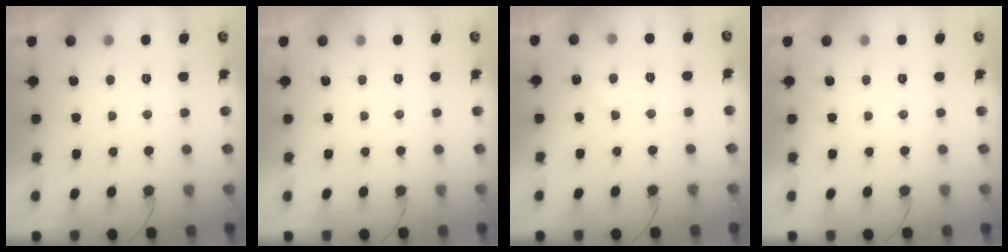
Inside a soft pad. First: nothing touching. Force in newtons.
{"total": 0.0}
{"total": 6.1, "press": 6.1, "slide": 0.3}
{"total": 0.0}